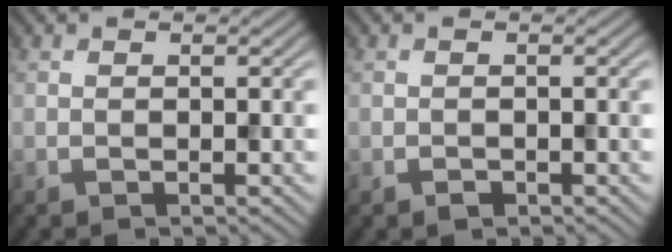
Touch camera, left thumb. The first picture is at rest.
{"total": 0.7, "force": [-0.5, 0.5, 0.2], "torque": [-0.001, -0.004, -0.009]}